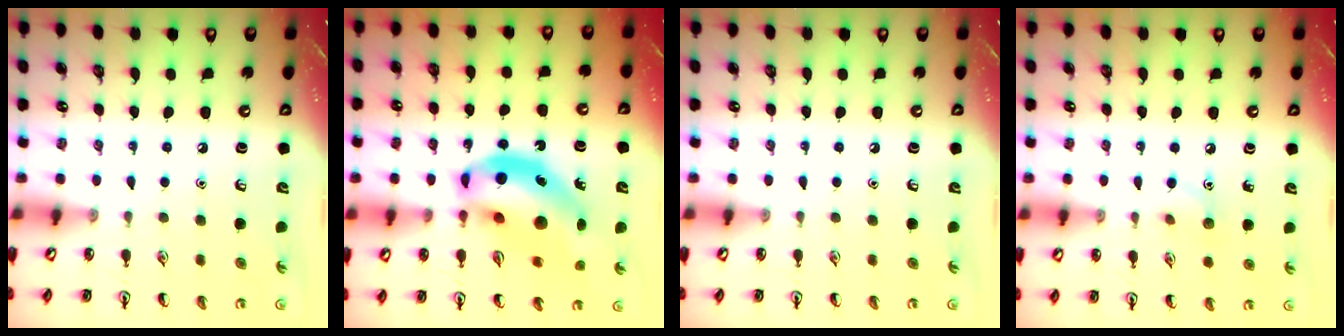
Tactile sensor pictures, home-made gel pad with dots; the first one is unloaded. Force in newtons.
{"total": 18.2, "press": 17.8, "slide": 4.1}
{"total": 0.0}
{"total": 5.8, "press": 5.6, "slide": 1.7}